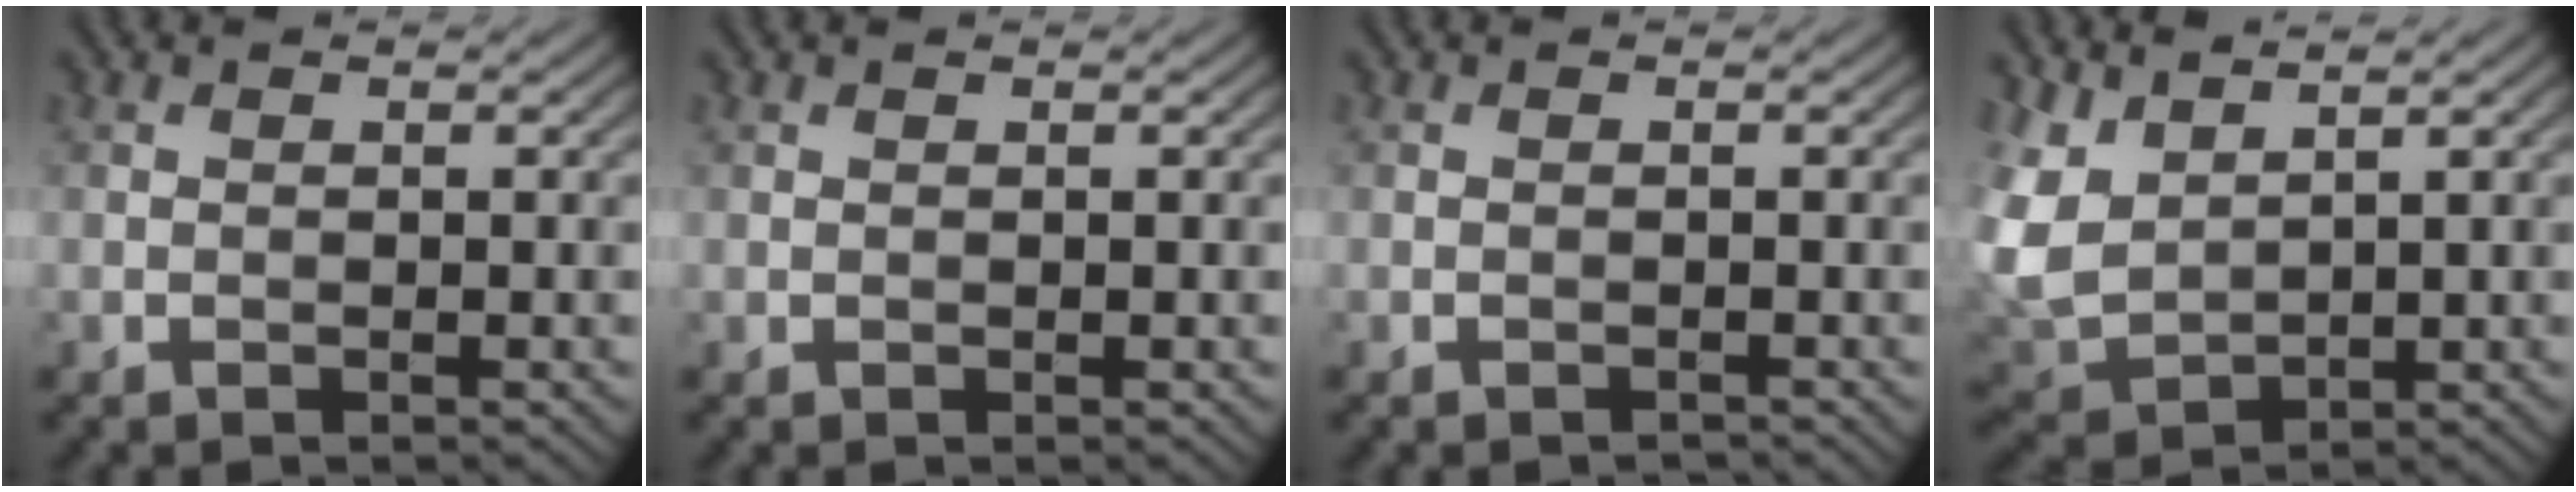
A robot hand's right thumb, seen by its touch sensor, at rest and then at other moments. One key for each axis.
{"total": 0.0}
{"total": 0.5, "fx": -0.5, "fy": 0.0, "fz": 0.0, "tx": 0.002, "ty": -0.001, "tz": -0.011}
{"total": 7.5, "fx": 4.0, "fy": 4.0, "fz": 4.9, "tx": -0.158, "ty": 0.005, "tz": 0.087}